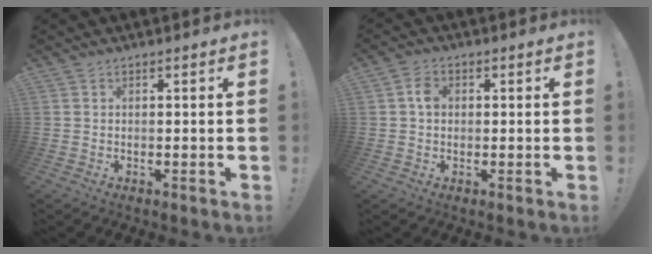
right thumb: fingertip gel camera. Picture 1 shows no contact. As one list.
[{"total": 3.7, "force": [0.3, 2.8, 2.4], "torque": [-0.031, 0.003, 0.002]}]